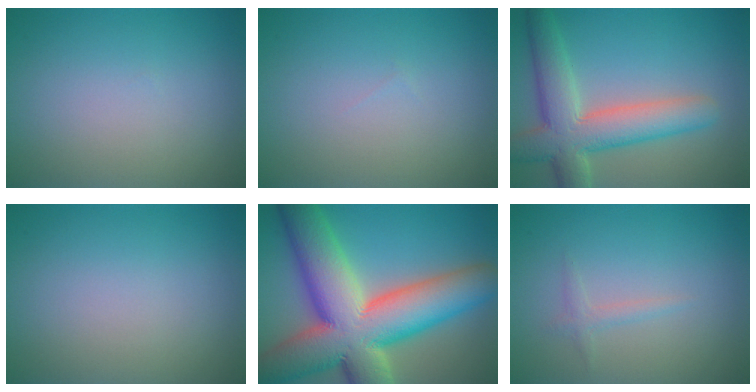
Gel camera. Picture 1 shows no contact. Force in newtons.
{"total": 0.0}
{"total": 7.6, "press": 7.6, "slide": 0.6}
{"total": 0.0}
{"total": 16.9, "press": 16.8, "slide": 1.4}
{"total": 1.0, "press": 1.0, "slide": 0.0}